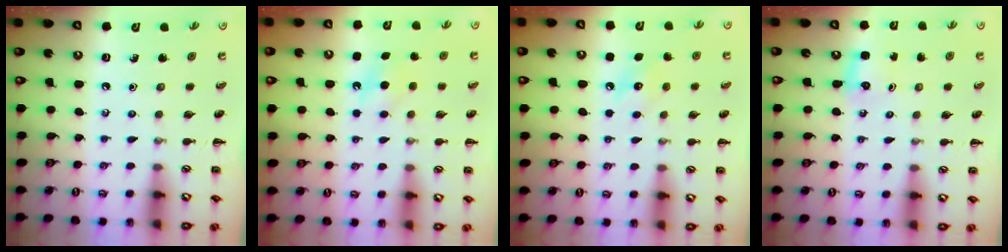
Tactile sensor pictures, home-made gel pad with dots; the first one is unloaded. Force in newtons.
{"total": 6.6, "press": 6.5, "slide": 1.3}
{"total": 8.0, "press": 7.7, "slide": 2.2}
{"total": 2.6, "press": 2.5, "slide": 0.7}